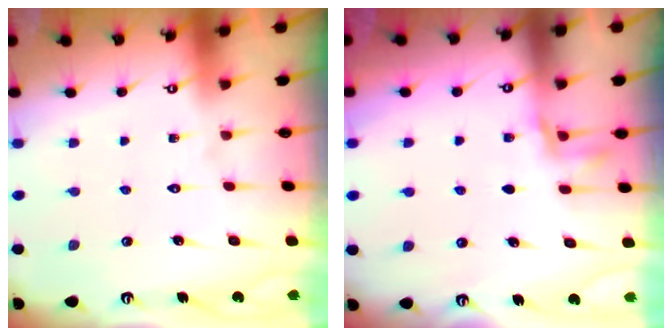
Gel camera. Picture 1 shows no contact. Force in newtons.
{"total": 2.9, "press": 2.8, "slide": 1.0}